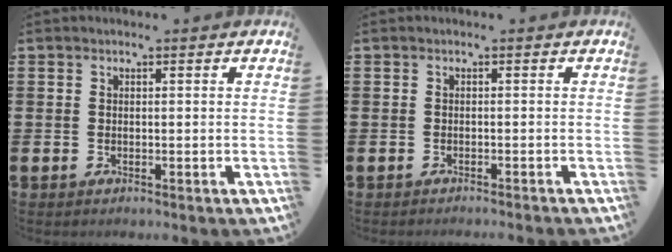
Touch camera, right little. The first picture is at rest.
{"total": 0.6, "force": [-0.6, -0.2, 0.0], "torque": [0.001, -0.002, -0.013]}